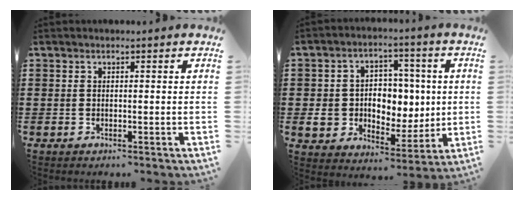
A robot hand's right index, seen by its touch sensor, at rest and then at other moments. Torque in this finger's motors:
{"motor_torque": [2.14, 0.00, 0.39, 0.19]}